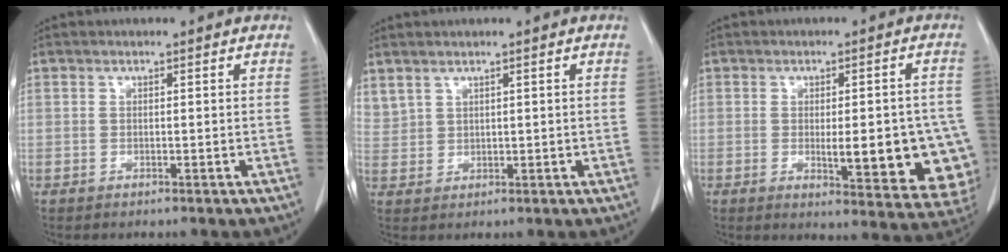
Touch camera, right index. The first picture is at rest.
{"total": 3.1, "force": [2.6, 1.7, 0.7], "torque": [-0.017, 0.010, 0.065]}
{"total": 14.3, "force": [-2.7, 4.4, 13.3], "torque": [-0.109, 0.007, -0.012]}